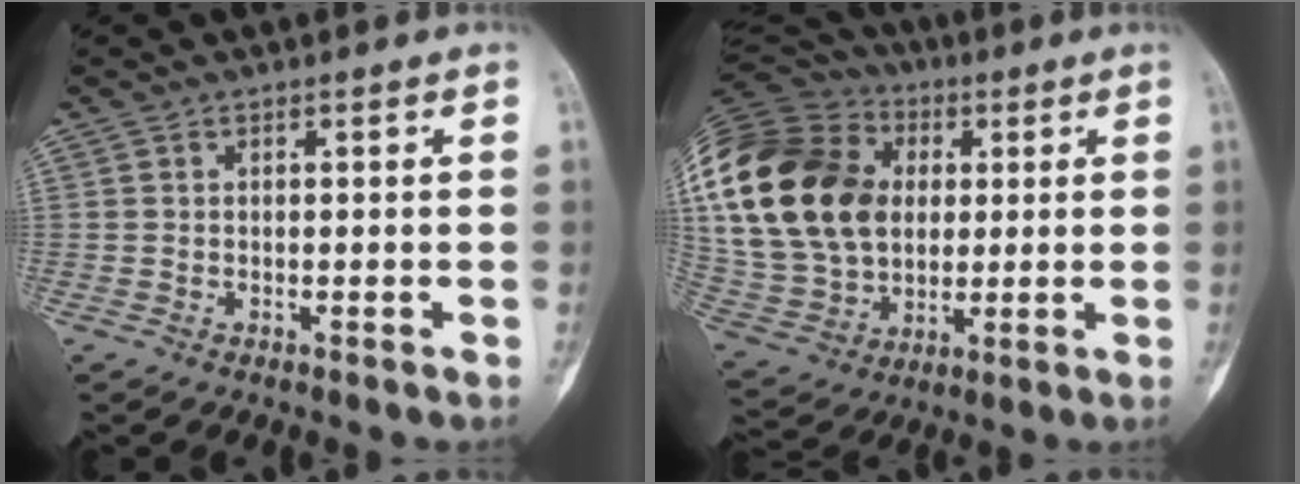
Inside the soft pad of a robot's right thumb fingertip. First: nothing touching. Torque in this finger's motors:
{"motor_torque": [-0.48, 2.06, 2.36, 0.42, 0.56]}